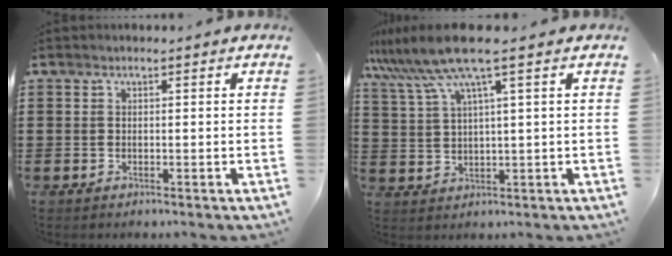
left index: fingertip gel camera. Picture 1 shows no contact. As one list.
[{"total": 8.5, "force": [5.3, 0.1, 6.7], "torque": [-0.160, -0.021, 0.091]}]